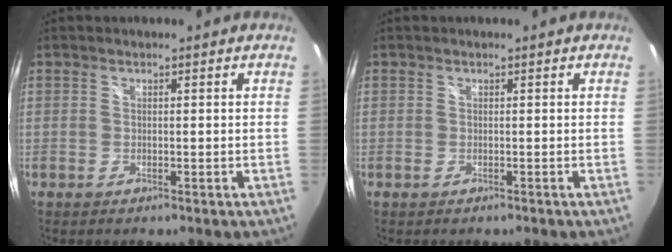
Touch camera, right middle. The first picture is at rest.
{"total": 0.0}